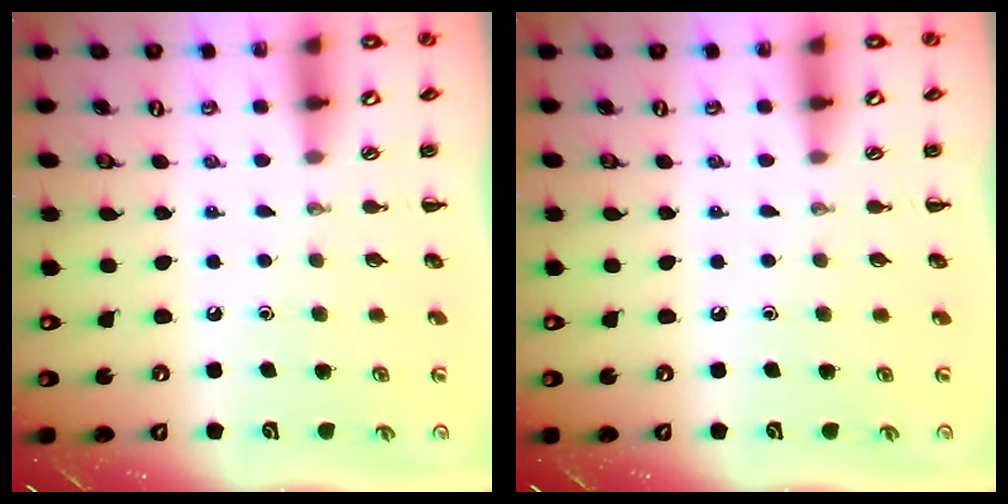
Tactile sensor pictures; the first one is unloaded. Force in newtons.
{"total": 0.0}